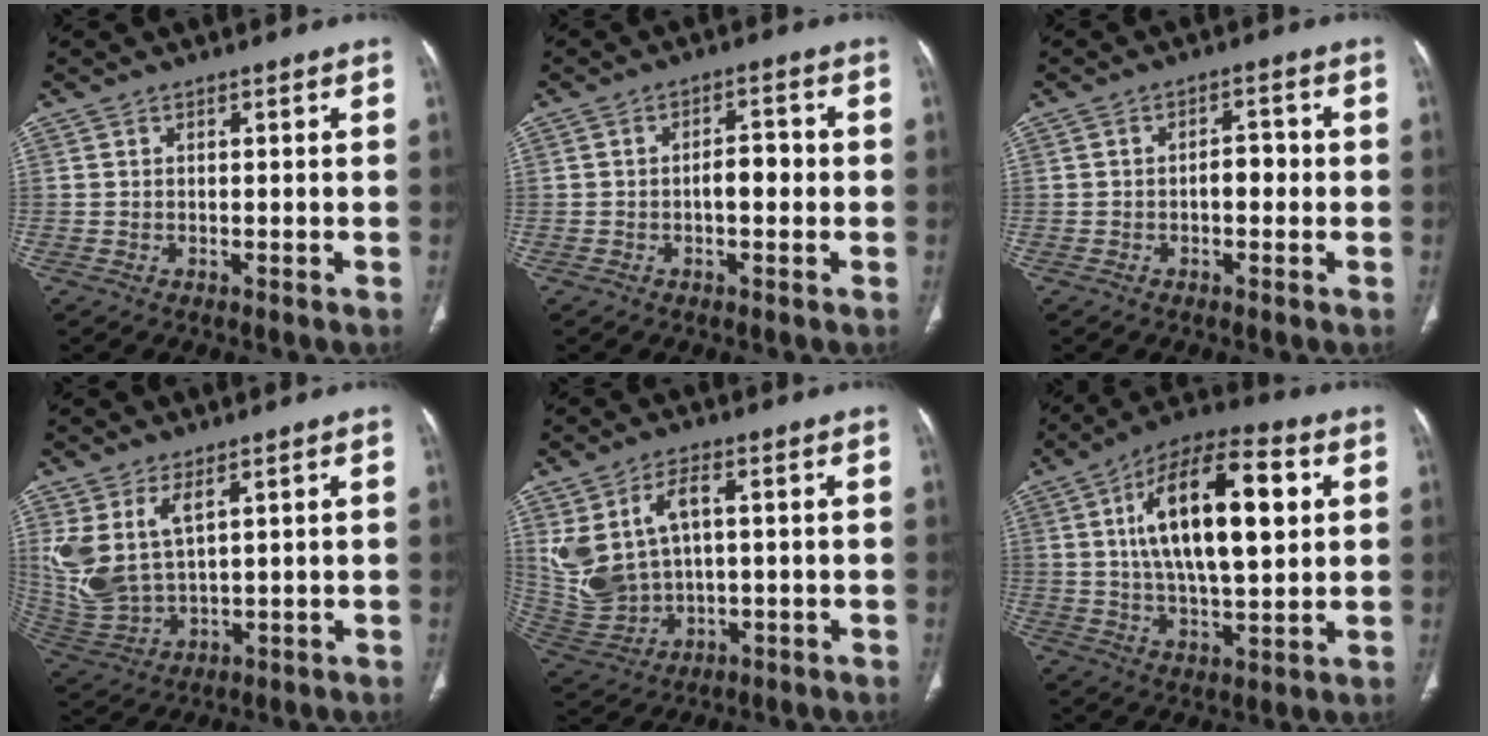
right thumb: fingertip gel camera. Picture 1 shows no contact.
{"total": 4.3, "force": [-0.7, 2.1, 3.7], "torque": [-0.048, 0.015, -0.014]}
{"total": 3.5, "force": [-0.6, 2.1, 2.8], "torque": [-0.030, 0.014, -0.013]}
{"total": 10.7, "force": [4.5, 5.2, 8.3], "torque": [-0.185, -0.020, 0.109]}
{"total": 12.5, "force": [2.8, 7.6, 9.5], "torque": [-0.196, 0.003, 0.077]}
{"total": 20.8, "force": [4.8, 8.5, 18.4], "torque": [-0.292, 0.006, 0.076]}